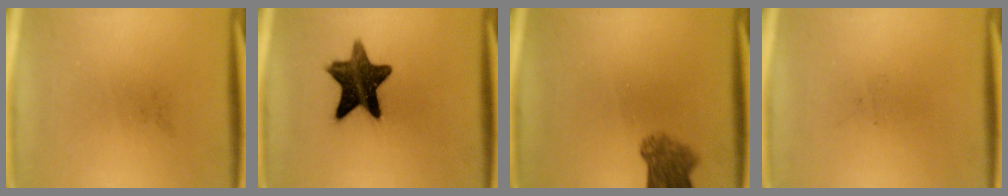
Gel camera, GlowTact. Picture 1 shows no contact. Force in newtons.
{"total": 12.8}
{"total": 5.4}
{"total": 0.0}